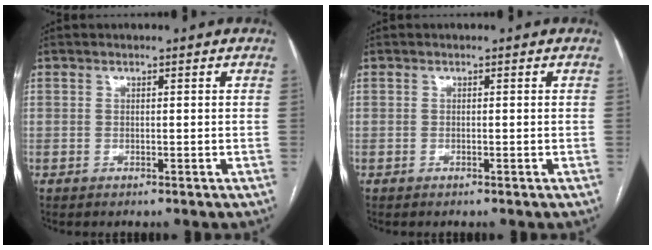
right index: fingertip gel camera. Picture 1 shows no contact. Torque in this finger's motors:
{"motor_torque": [-0.12, -0.03, 0.00, -0.01]}